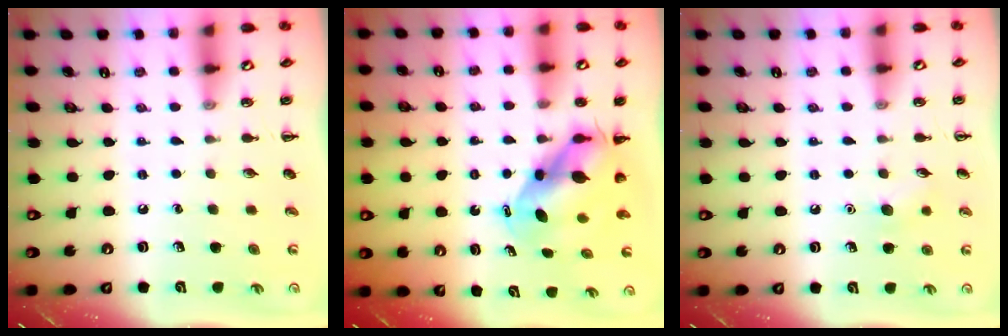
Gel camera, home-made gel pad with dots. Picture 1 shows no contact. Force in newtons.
{"total": 6.6, "press": 6.3, "slide": 1.8}
{"total": 6.8, "press": 6.5, "slide": 2.1}